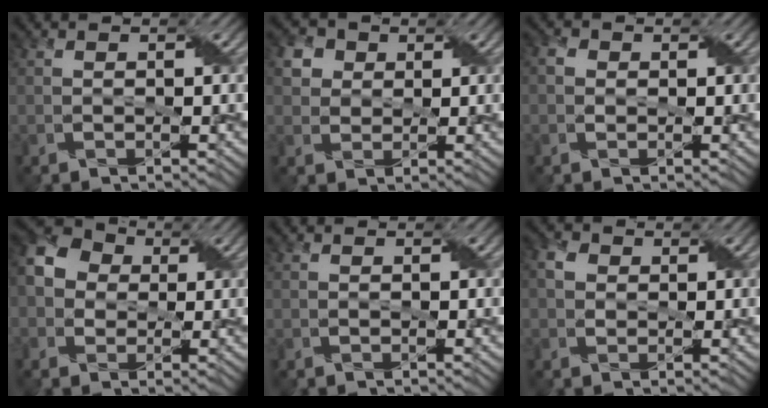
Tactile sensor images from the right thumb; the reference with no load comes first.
{"total": 4.2, "force": [1.7, 3.5, 1.5], "torque": [-0.056, 0.001, 0.031]}
{"total": 1.6, "force": [0.1, 1.4, 0.7], "torque": [-0.015, 0.002, -0.003]}
{"total": 7.1, "force": [0.6, 6.2, 3.4], "torque": [-0.098, 0.015, 0.000]}
{"total": 0.0}
{"total": 2.5, "force": [0.5, 2.2, 1.2], "torque": [-0.029, 0.007, 0.003]}